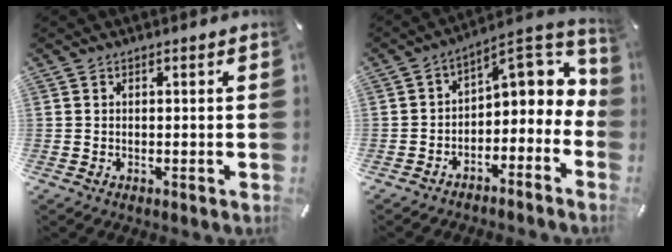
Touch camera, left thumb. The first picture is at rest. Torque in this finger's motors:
{"motor_torque": [-0.25, 0.88, 0.70, 0.64, 0.08]}